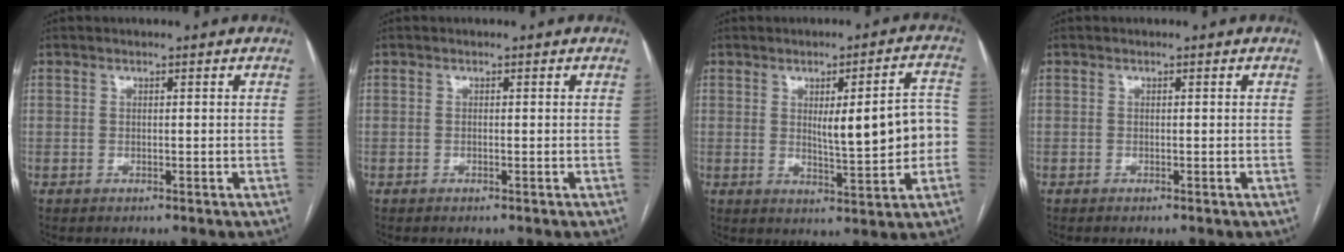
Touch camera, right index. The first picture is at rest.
{"total": 0.0}
{"total": 10.4, "force": [-0.1, 2.1, 10.2], "torque": [-0.134, 0.015, 0.005]}
{"total": 0.0}